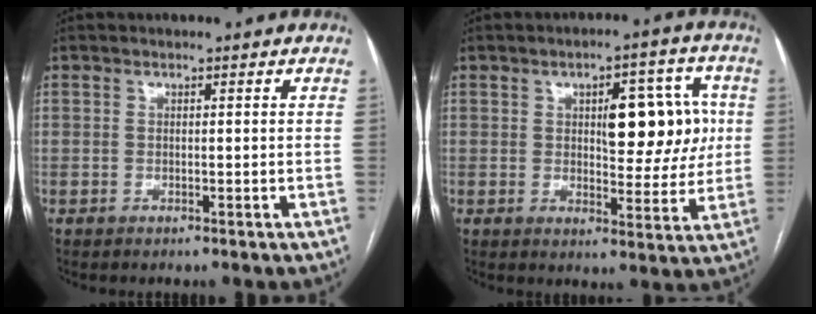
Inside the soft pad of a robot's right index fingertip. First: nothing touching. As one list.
[{"total": 10.5, "force": [1.9, 4.4, 9.4], "torque": [-0.114, 0.022, 0.030]}]